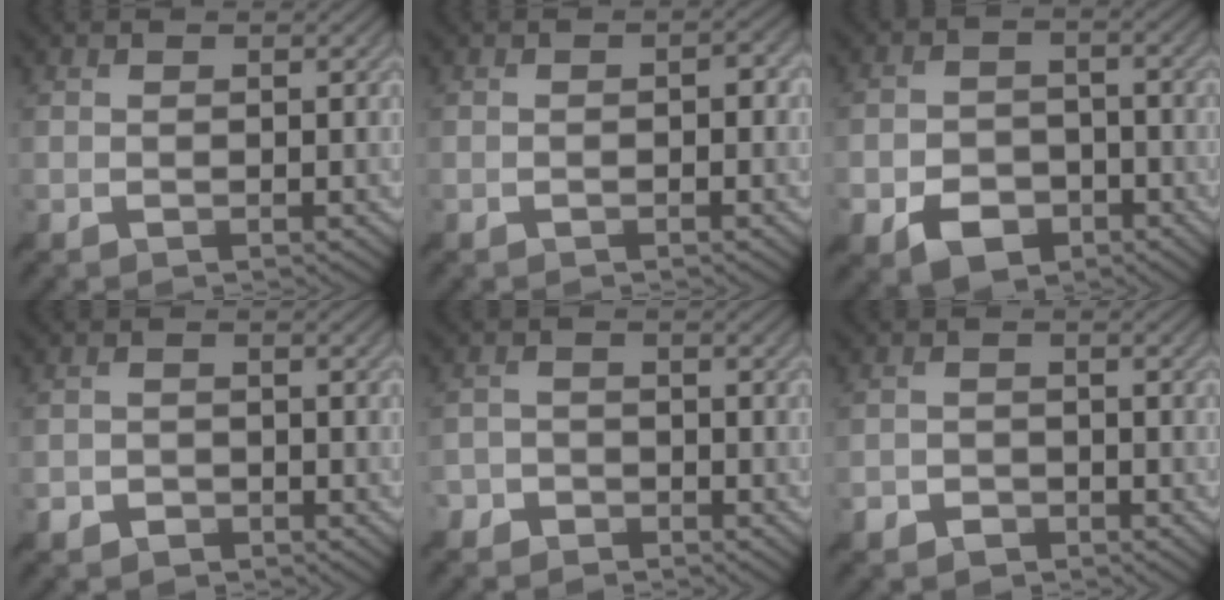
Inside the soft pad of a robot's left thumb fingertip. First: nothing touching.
{"total": 1.4, "force": [-0.5, 0.5, 1.2], "torque": [-0.019, 0.006, -0.009]}
{"total": 6.4, "force": [-3.7, 4.0, 3.3], "torque": [-0.064, -0.005, -0.071]}
{"total": 2.1, "force": [-1.6, 1.2, 0.5], "torque": [-0.005, 0.000, -0.036]}
{"total": 3.0, "force": [-2.3, 1.9, 0.1], "torque": [0.007, 0.005, -0.051]}
{"total": 2.4, "force": [-1.9, 1.4, 0.6], "torque": [-0.008, -0.001, -0.042]}